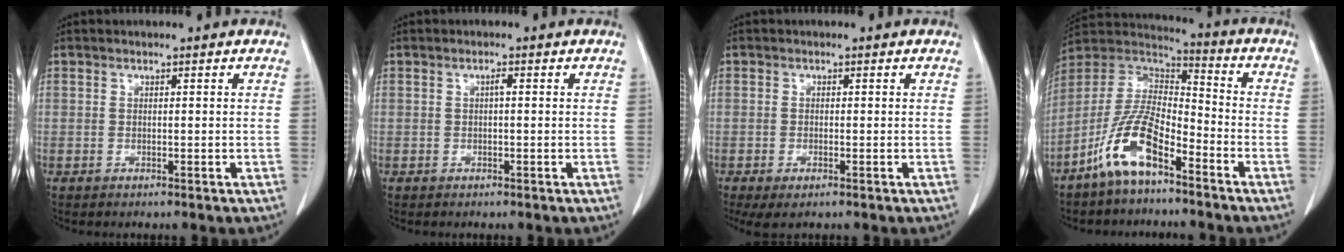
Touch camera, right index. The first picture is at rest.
{"total": 0.7, "force": [0.1, 0.1, 0.7], "torque": [-0.014, 0.002, 0.001]}
{"total": 2.7, "force": [-1.3, 0.8, 2.2], "torque": [-0.040, -0.007, -0.016]}
{"total": 11.6, "force": [-7.0, 3.8, 8.5], "torque": [-0.182, 0.010, -0.134]}